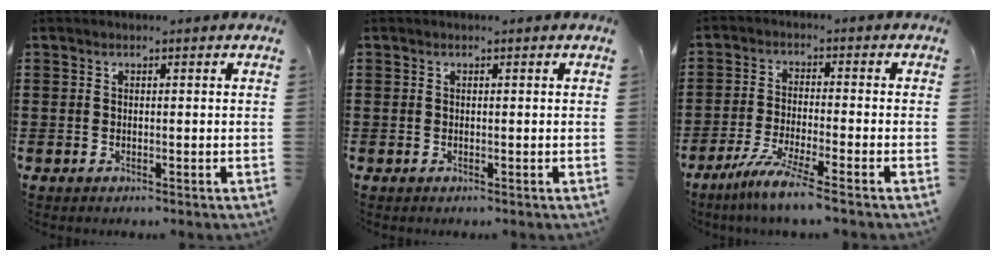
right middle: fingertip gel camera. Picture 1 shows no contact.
{"total": 0.0}
{"total": 6.1, "force": [-4.9, -0.4, 3.6], "torque": [-0.077, -0.019, -0.091]}